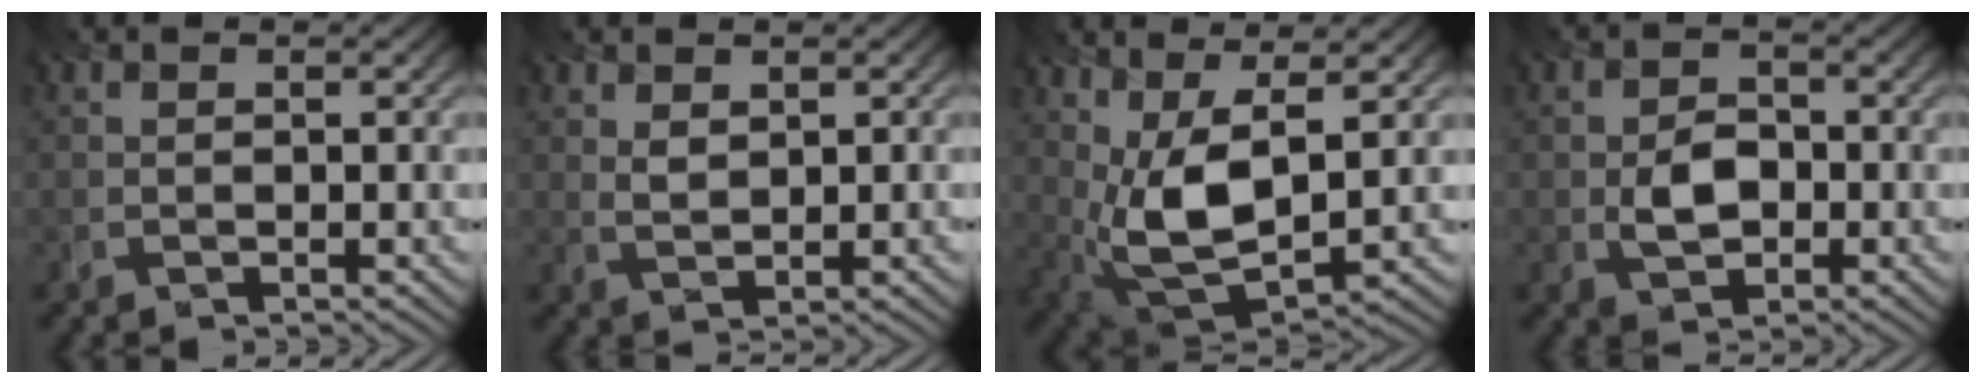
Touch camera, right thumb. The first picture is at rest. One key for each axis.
{"total": 1.9, "fx": 1.0, "fy": 1.0, "fz": 1.2, "tx": -0.031, "ty": 0.000, "tz": 0.025}
{"total": 9.6, "fx": 2.3, "fy": 4.3, "fz": 8.3, "tx": -0.194, "ty": -0.004, "tz": 0.048}
{"total": 3.7, "fx": -0.7, "fy": 2.6, "fz": 2.6, "tx": -0.052, "ty": 0.001, "tz": -0.013}